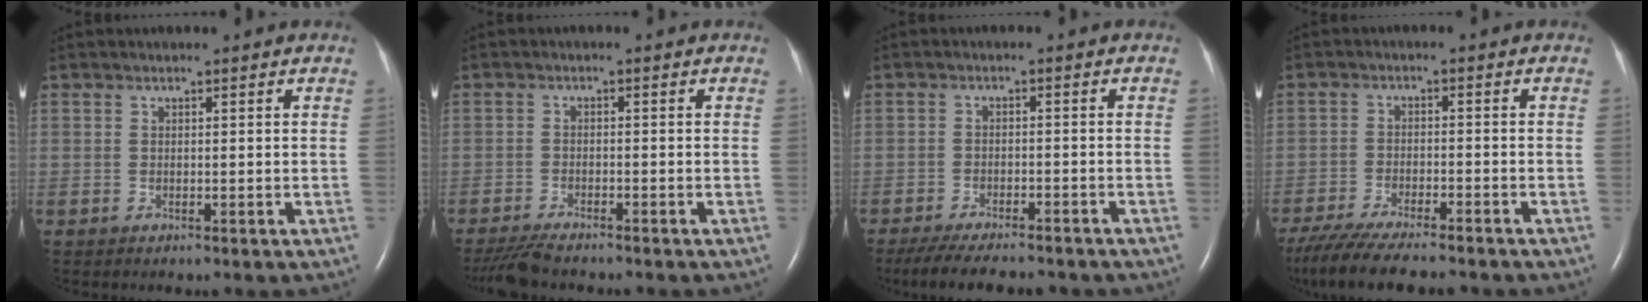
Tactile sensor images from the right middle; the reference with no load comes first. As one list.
[{"total": 4.9, "force": [-4.3, 0.7, 2.1], "torque": [-0.043, -0.016, -0.076]}, {"total": 11.9, "force": [-10.3, 2.4, 5.5], "torque": [-0.084, -0.016, -0.143]}, {"total": 13.5, "force": [-11.6, 2.0, 6.7], "torque": [-0.117, -0.029, -0.179]}]